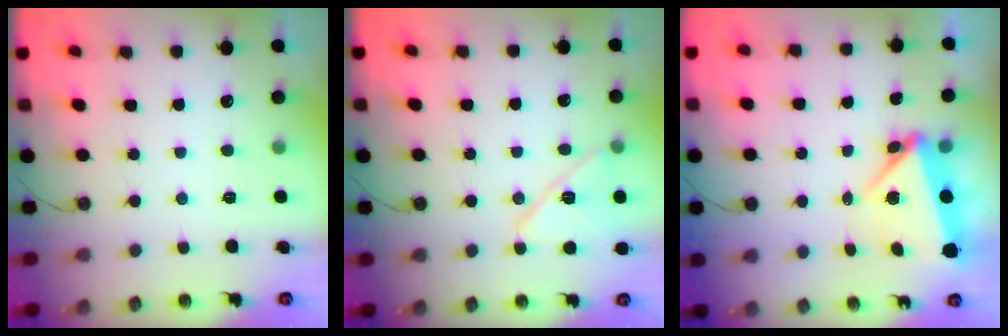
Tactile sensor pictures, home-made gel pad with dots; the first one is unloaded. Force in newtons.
{"total": 12.1, "press": 10.4, "slide": 6.2}
{"total": 5.4, "press": 5.3, "slide": 1.4}